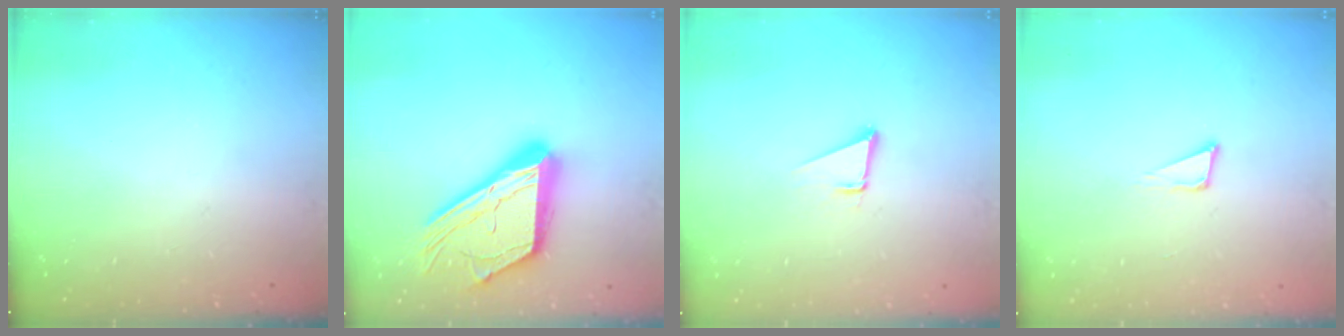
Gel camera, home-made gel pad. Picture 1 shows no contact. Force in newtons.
{"total": 23.5, "press": 23.4, "slide": 2.1}
{"total": 1.9, "press": 1.9, "slide": 0.0}
{"total": 3.3, "press": 3.2, "slide": 0.8}